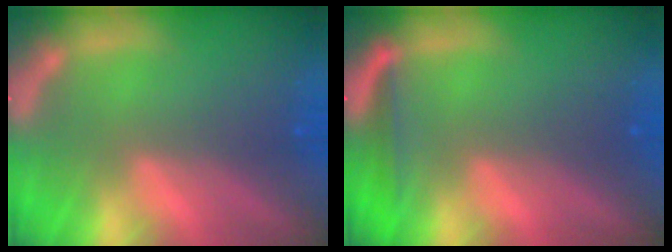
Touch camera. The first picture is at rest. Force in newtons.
{"total": 2.5}